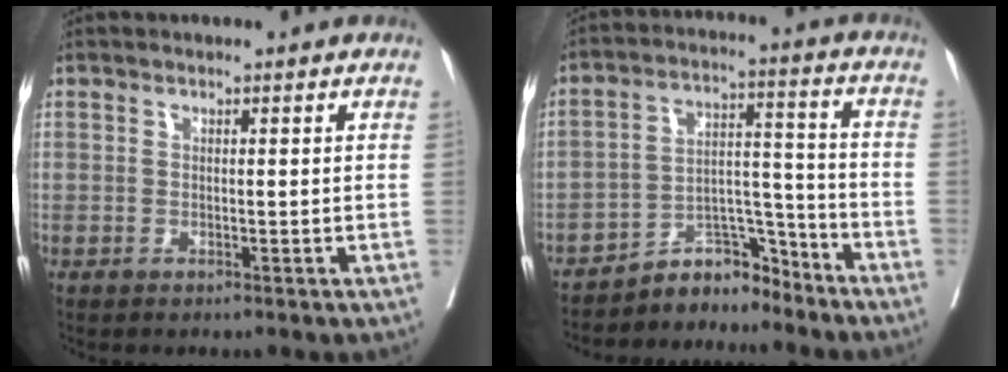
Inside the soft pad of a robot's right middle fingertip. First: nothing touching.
{"total": 6.8, "force": [-6.5, 1.8, 0.4], "torque": [0.002, 0.043, -0.111]}